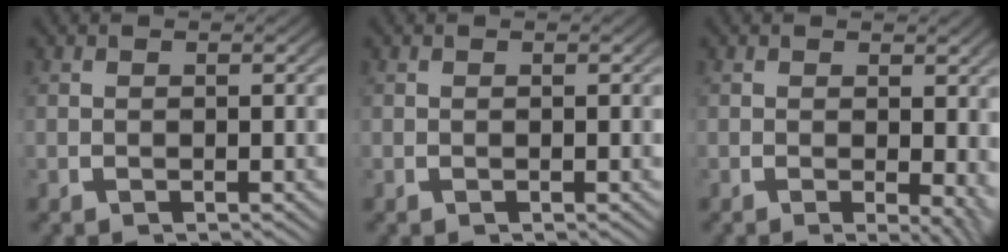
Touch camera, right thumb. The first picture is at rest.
{"total": 0.0}
{"total": 2.6, "force": [-0.1, 1.1, 2.3], "torque": [-0.019, -0.015, 0.002]}